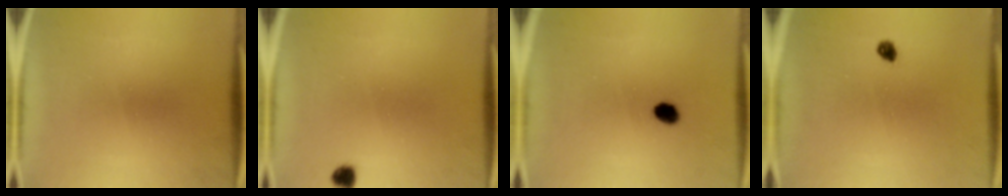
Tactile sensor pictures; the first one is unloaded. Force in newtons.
{"total": 1.8}
{"total": 2.7}
{"total": 1.7}